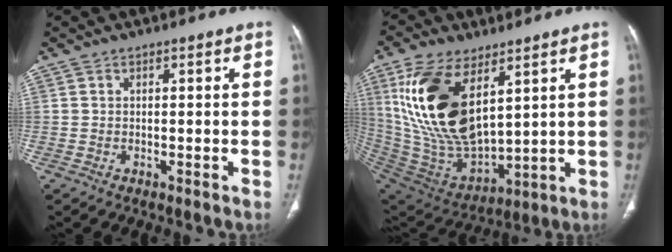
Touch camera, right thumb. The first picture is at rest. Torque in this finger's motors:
{"motor_torque": [0.16, 4.77, 2.30, 0.47, 0.71]}